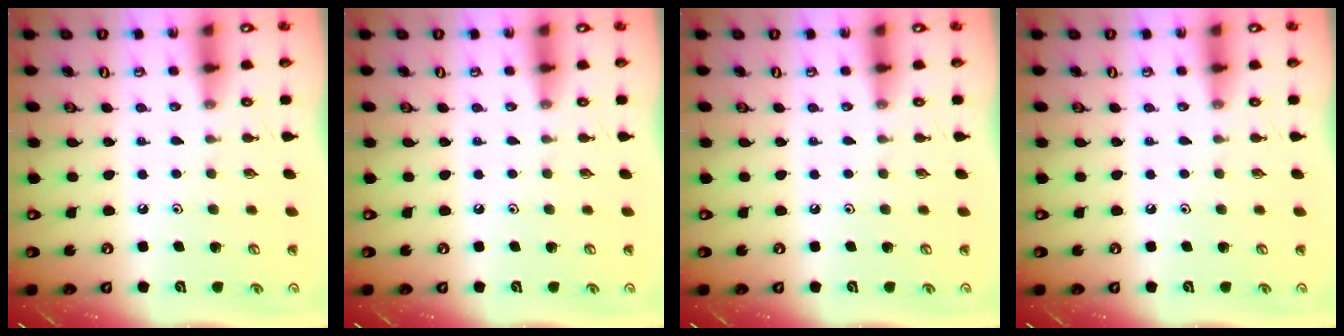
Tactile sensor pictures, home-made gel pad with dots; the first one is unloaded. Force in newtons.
{"total": 0.0}
{"total": 0.0}
{"total": 0.0}